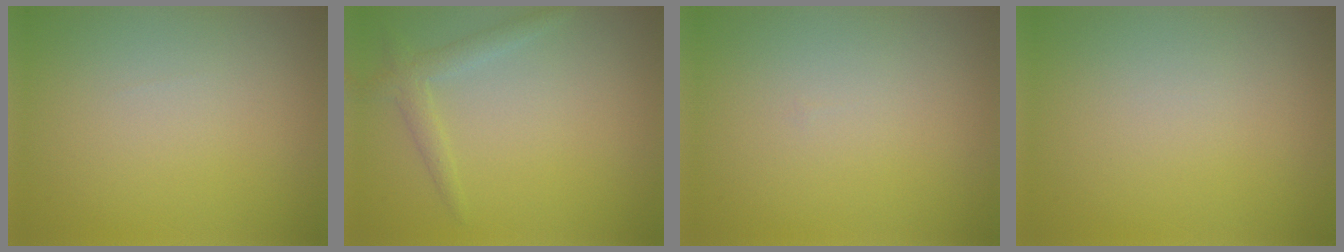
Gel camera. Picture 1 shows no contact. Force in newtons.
{"total": 1.8, "press": 1.8, "slide": 0.1}
{"total": 0.0}
{"total": 0.0}